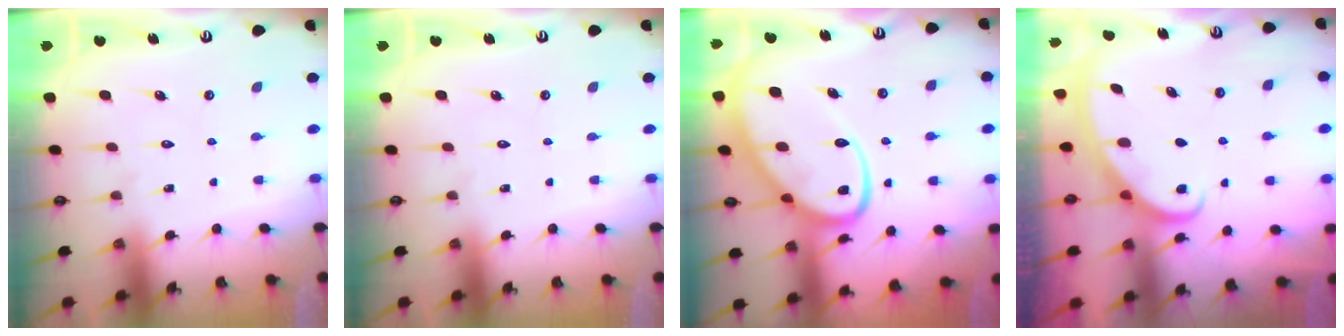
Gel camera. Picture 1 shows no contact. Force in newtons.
{"total": 0.0}
{"total": 15.8, "press": 15.7, "slide": 1.6}
{"total": 2.7, "press": 2.7, "slide": 0.3}